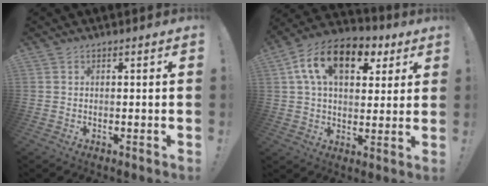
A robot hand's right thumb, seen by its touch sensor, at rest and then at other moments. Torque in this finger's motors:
{"motor_torque": [0.24, 2.27, 0.85, -0.38, 0.37]}